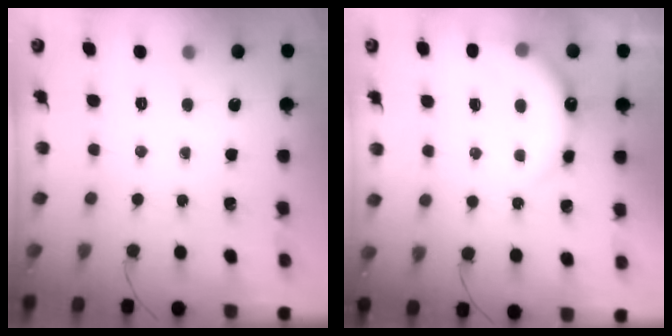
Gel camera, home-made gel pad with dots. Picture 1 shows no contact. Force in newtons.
{"total": 9.0, "press": 9.0, "slide": 0.9}